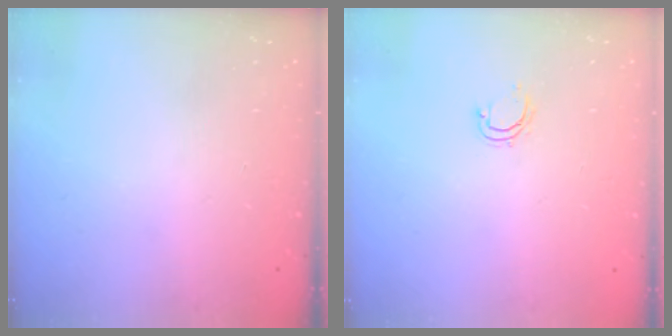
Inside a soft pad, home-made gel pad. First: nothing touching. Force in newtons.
{"total": 3.7, "press": 3.7, "slide": 0.3}